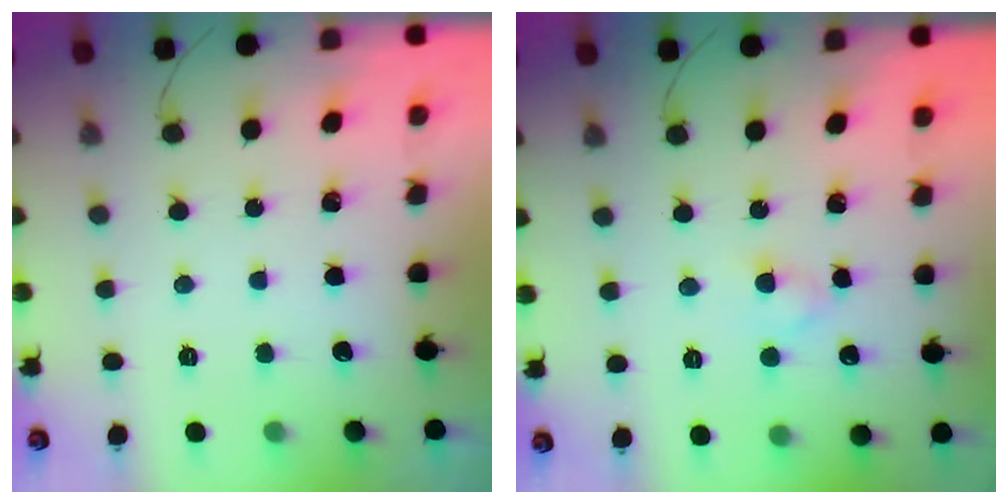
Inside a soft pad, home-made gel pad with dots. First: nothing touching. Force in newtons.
{"total": 3.0, "press": 2.7, "slide": 1.2}